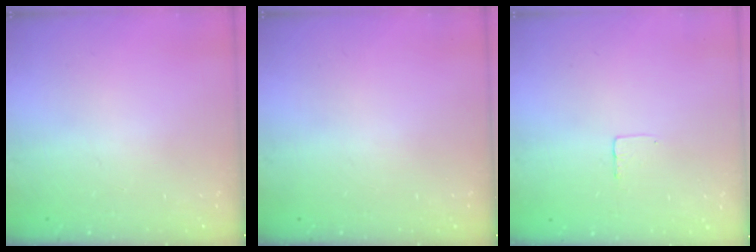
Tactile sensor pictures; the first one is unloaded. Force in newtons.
{"total": 0.0}
{"total": 2.7, "press": 2.7, "slide": 0.1}